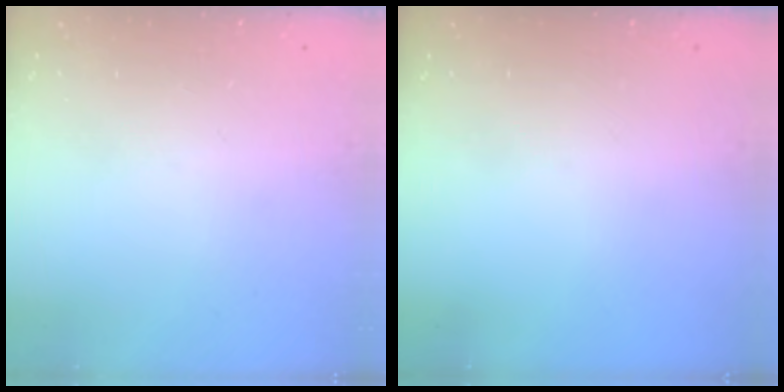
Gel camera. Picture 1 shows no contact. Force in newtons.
{"total": 0.0}